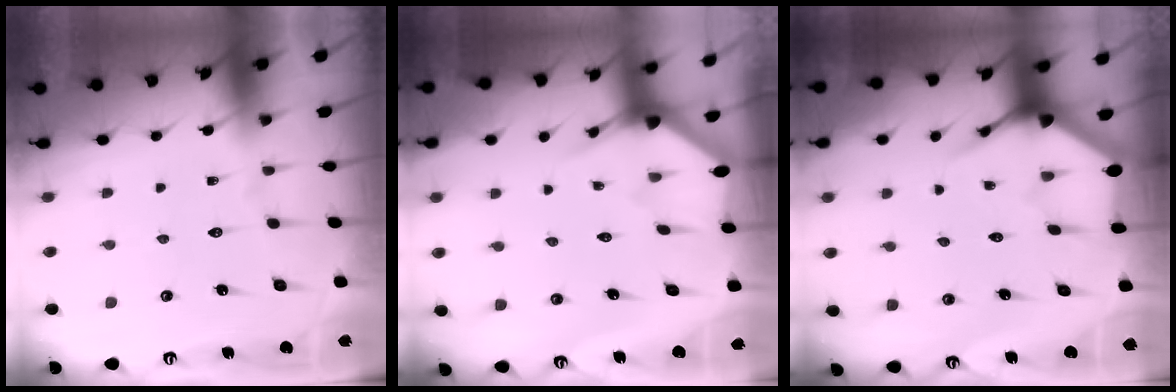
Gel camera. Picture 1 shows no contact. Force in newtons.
{"total": 2.2, "press": 2.2, "slide": 0.2}
{"total": 3.9, "press": 3.8, "slide": 0.4}